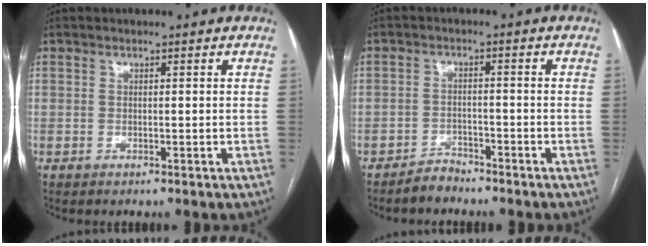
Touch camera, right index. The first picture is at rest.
{"total": 2.7, "force": [-2.6, 1.0, 0.0], "torque": [0.002, 0.001, -0.045]}